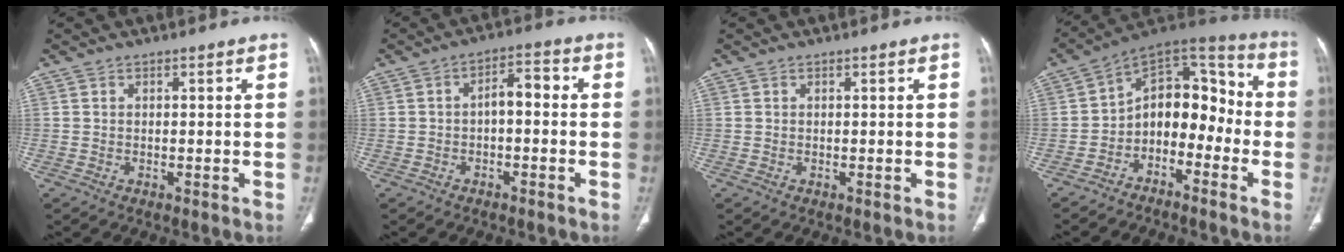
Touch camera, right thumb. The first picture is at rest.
{"total": 4.6, "force": [-0.6, 2.4, 3.9], "torque": [-0.054, 0.028, -0.018]}
{"total": 0.0}
{"total": 13.9, "force": [-4.1, 9.3, 9.5], "torque": [-0.098, 0.093, -0.081]}